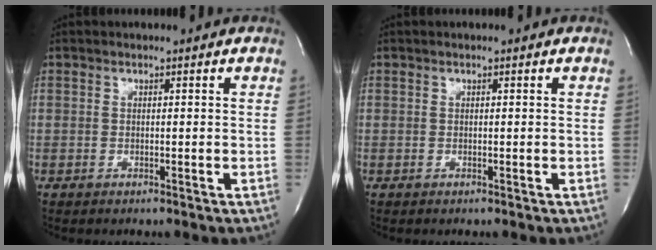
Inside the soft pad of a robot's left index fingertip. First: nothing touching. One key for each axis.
{"total": 0.0}